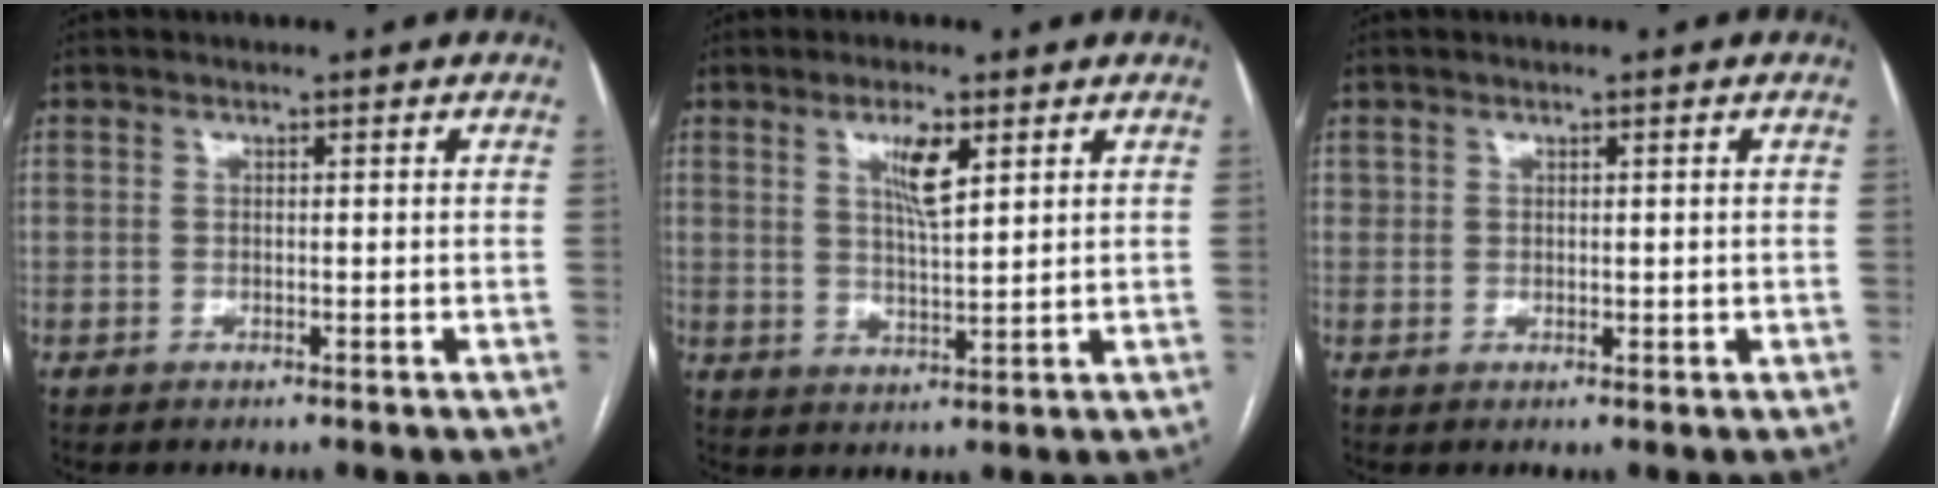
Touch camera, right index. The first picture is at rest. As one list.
[{"total": 5.2, "force": [2.6, 0.8, 4.5], "torque": [-0.083, -0.004, 0.047]}, {"total": 1.2, "force": [0.5, 1.0, 0.4], "torque": [-0.004, 0.001, 0.011]}]